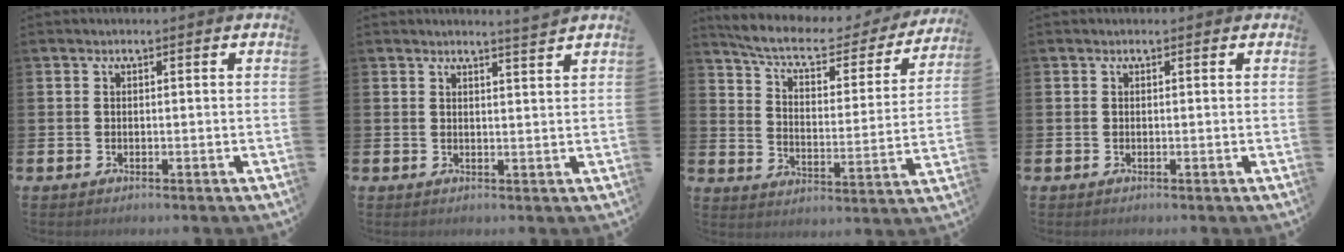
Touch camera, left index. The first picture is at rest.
{"total": 2.7, "force": [2.7, -0.5, 0.1], "torque": [0.009, -0.021, 0.046]}
{"total": 7.6, "force": [6.5, 2.1, 3.4], "torque": [-0.089, -0.043, 0.104]}
{"total": 0.0}